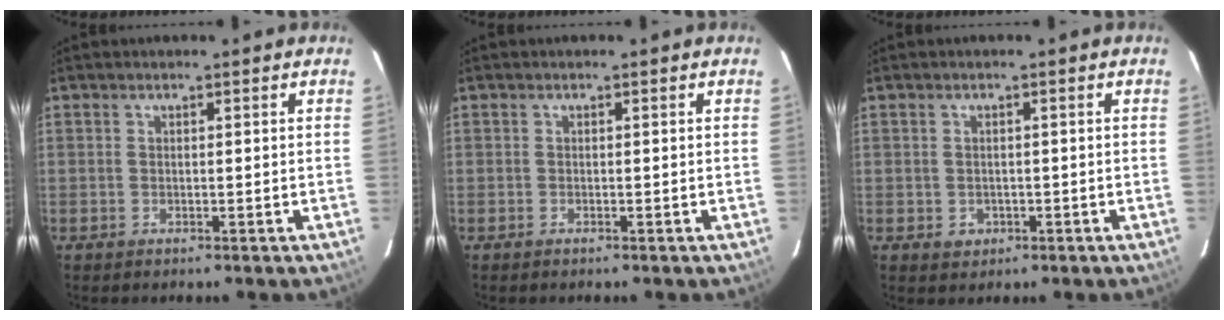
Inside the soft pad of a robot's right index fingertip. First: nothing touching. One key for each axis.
{"total": 0.0}
{"total": 2.2, "fx": -0.5, "fy": 2.1, "fz": 0.6, "tx": -0.010, "ty": 0.000, "tz": 0.000}